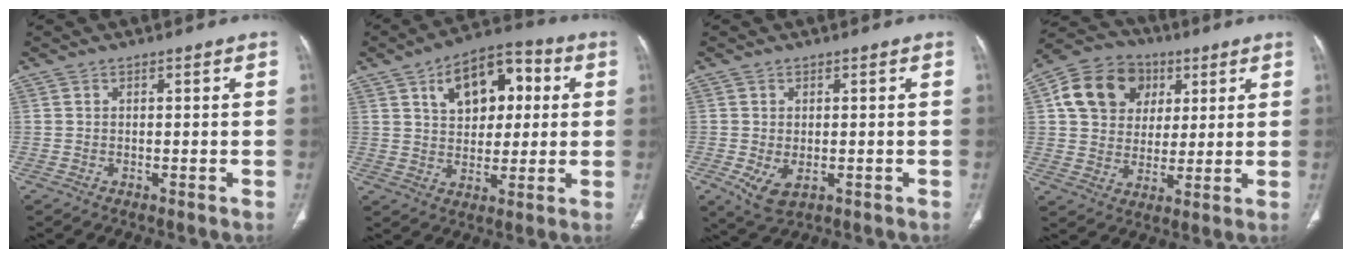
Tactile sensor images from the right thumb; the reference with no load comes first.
{"total": 14.4, "force": [4.6, 8.8, 10.4], "torque": [-0.118, 0.008, 0.071]}
{"total": 5.0, "force": [-1.2, 3.0, 3.8], "torque": [-0.074, -0.009, -0.008]}
{"total": 14.8, "force": [4.8, 12.1, 7.0], "torque": [-0.103, 0.004, 0.080]}